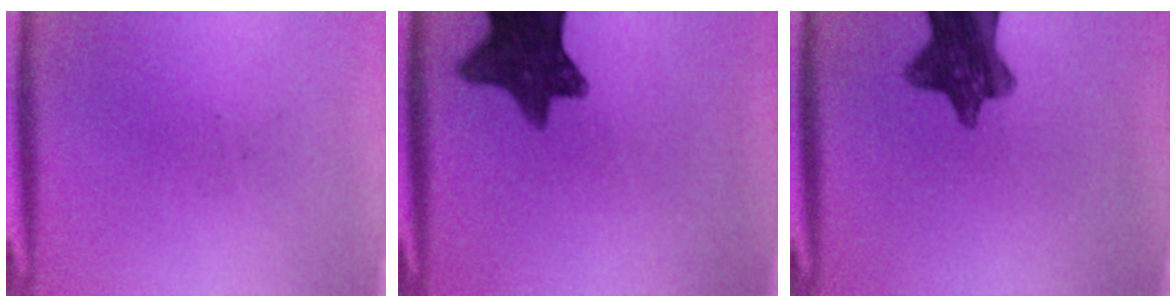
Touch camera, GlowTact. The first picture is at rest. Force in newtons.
{"total": 10.9}
{"total": 10.1}